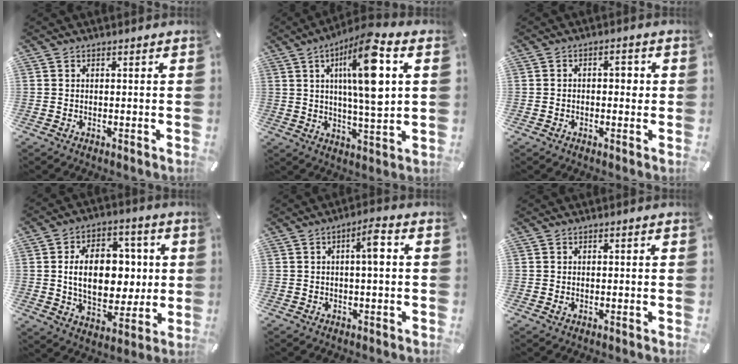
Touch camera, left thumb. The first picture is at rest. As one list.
[{"total": 16.8, "force": [4.9, 4.4, 15.5], "torque": [-0.261, -0.011, 0.068]}, {"total": 3.4, "force": [-0.2, 1.9, 2.8], "torque": [-0.038, 0.005, -0.011]}, {"total": 16.6, "force": [1.3, 11.3, 12.1], "torque": [-0.206, 0.004, 0.023]}, {"total": 5.9, "force": [0.7, 1.2, 5.7], "torque": [-0.093, 0.005, 0.004]}, {"total": 0.6, "force": [0.0, 0.4, 0.5], "torque": [-0.001, -0.004, -0.002]}]